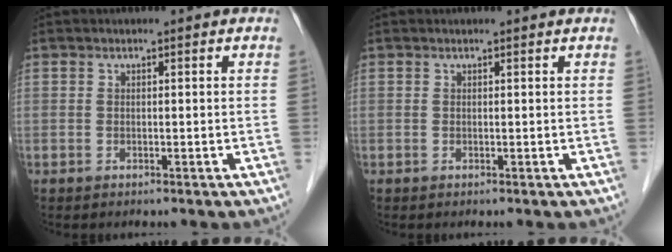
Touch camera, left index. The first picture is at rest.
{"total": 0.7, "force": [0.7, 0.0, 0.1], "torque": [-0.007, 0.001, 0.006]}